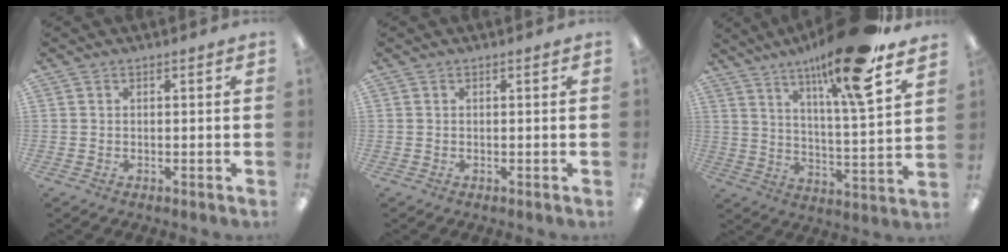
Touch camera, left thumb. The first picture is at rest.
{"total": 0.0}
{"total": 18.1, "force": [13.1, 1.6, 12.3], "torque": [-0.212, -0.072, 0.203]}